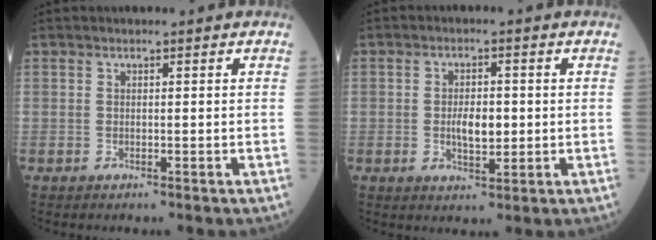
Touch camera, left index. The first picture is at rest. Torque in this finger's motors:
{"motor_torque": [0.35, -0.03, 0.10, 0.05]}